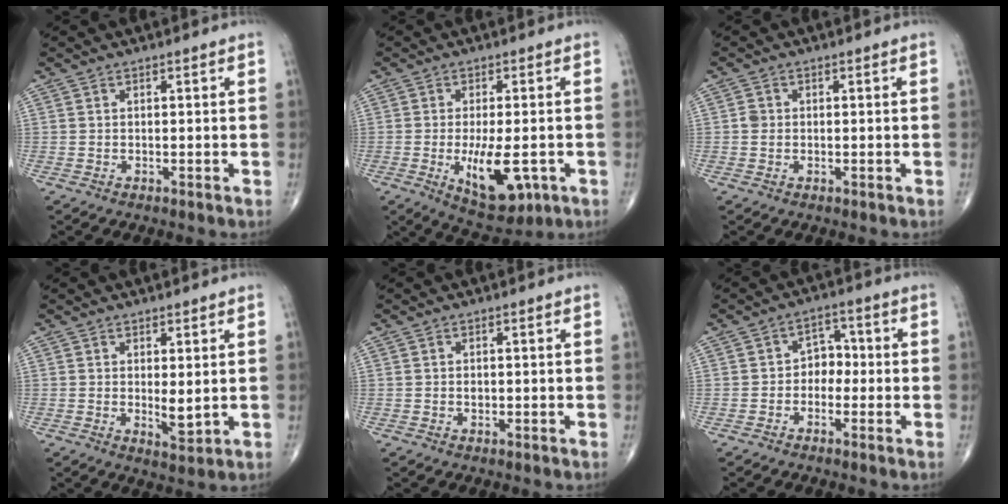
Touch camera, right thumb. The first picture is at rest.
{"total": 10.8, "force": [-2.9, 4.6, 9.4], "torque": [-0.141, -0.012, -0.033]}
{"total": 1.3, "force": [0.0, 1.1, 0.6], "torque": [-0.007, 0.002, 0.000]}
{"total": 3.4, "force": [0.4, 1.3, 3.2], "torque": [-0.047, -0.014, 0.012]}
{"total": 0.7, "force": [0.0, 0.5, 0.5], "torque": [-0.009, 0.000, 0.000]}
{"total": 4.2, "force": [-0.9, 3.3, 2.5], "torque": [-0.009, 0.021, -0.028]}